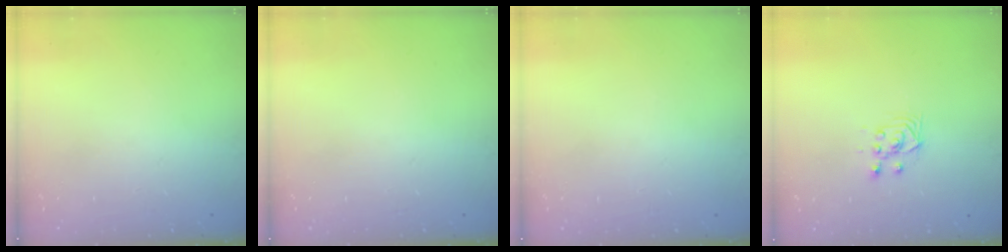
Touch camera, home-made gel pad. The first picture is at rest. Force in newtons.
{"total": 0.0}
{"total": 0.0}
{"total": 3.7, "press": 3.4, "slide": 1.6}